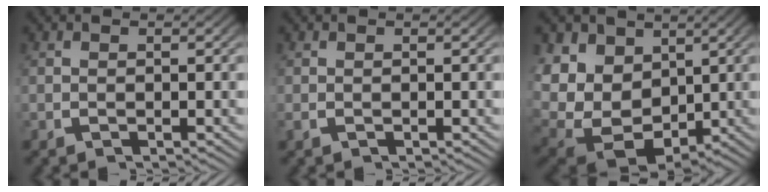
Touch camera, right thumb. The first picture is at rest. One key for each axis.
{"total": 0.0}
{"total": 15.4, "fx": -1.1, "fy": 12.4, "fz": 9.1, "tx": -0.251, "ty": -0.082, "tz": 0.010}